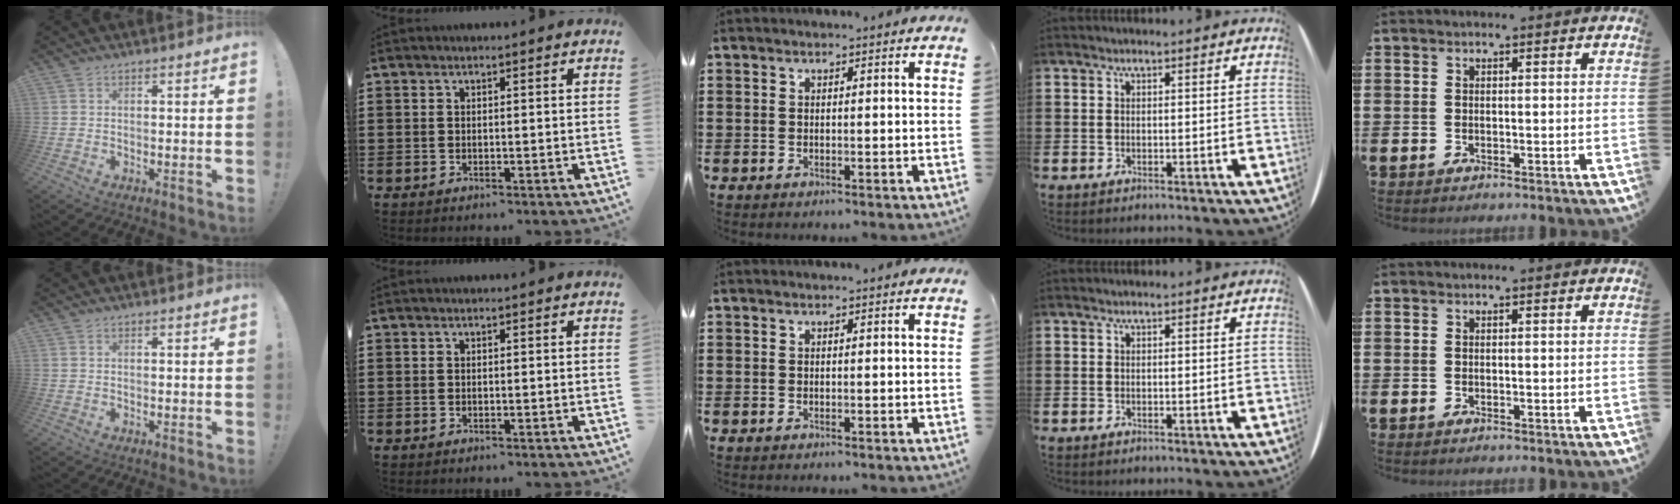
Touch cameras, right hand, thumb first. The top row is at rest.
{}